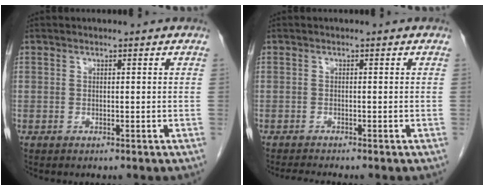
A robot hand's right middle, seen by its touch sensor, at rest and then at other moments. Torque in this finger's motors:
{"motor_torque": [0.02, -0.01, -0.01, -0.01]}